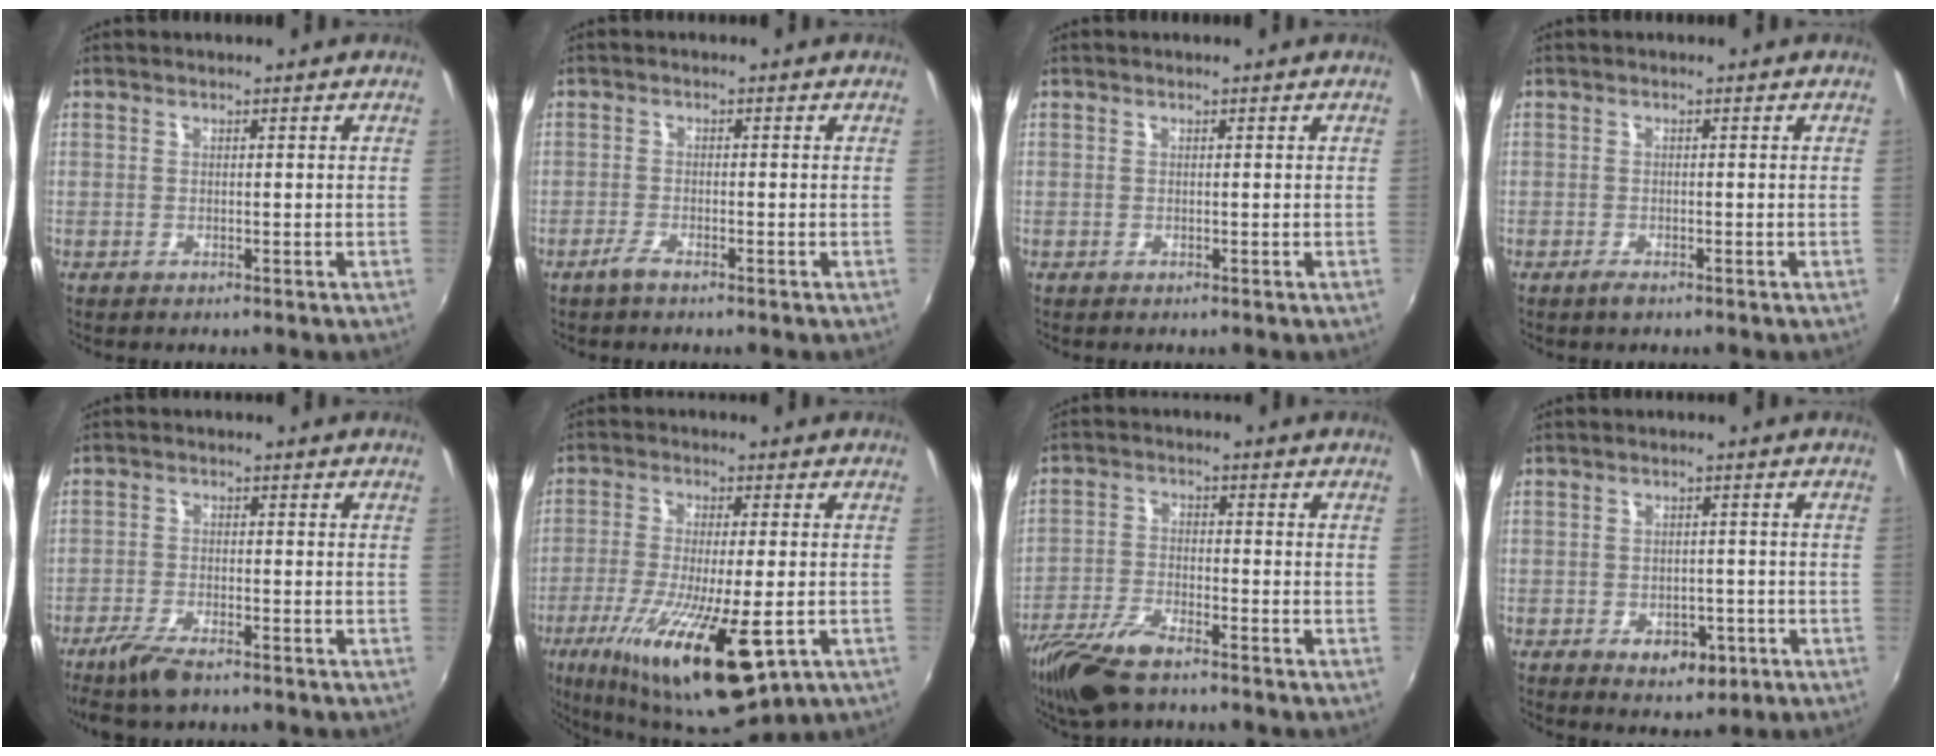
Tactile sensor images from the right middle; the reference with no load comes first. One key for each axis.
{"total": 2.1, "fx": -1.7, "fy": 0.3, "fz": 1.2, "tx": -0.035, "ty": -0.004, "tz": -0.036}
{"total": 0.0}
{"total": 1.5, "fx": -1.1, "fy": 0.4, "fz": 0.9, "tx": -0.019, "ty": -0.004, "tz": -0.020}
{"total": 6.5, "fx": -4.9, "fy": 1.6, "fz": 3.9, "tx": -0.104, "ty": -0.014, "tz": -0.095}
{"total": 21.5, "fx": -9.9, "fy": 6.2, "fz": 18.0, "tx": -0.341, "ty": -0.073, "tz": -0.154}
{"total": 10.6, "fx": -7.8, "fy": 2.9, "fz": 6.6, "tx": -0.155, "ty": -0.025, "tz": -0.154}
{"total": 5.7, "fx": -2.5, "fy": 4.0, "fz": 3.2, "tx": -0.054, "ty": 0.003, "tz": -0.024}